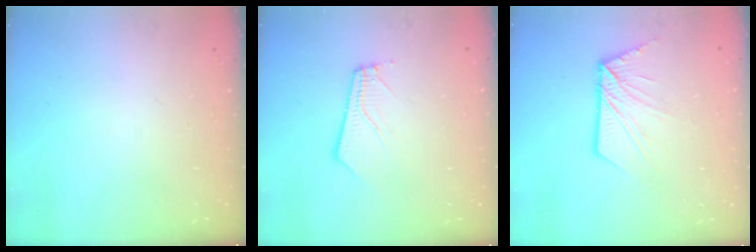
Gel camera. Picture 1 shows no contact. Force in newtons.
{"total": 3.9, "press": 3.9, "slide": 0.2}
{"total": 10.8, "press": 10.8, "slide": 1.4}